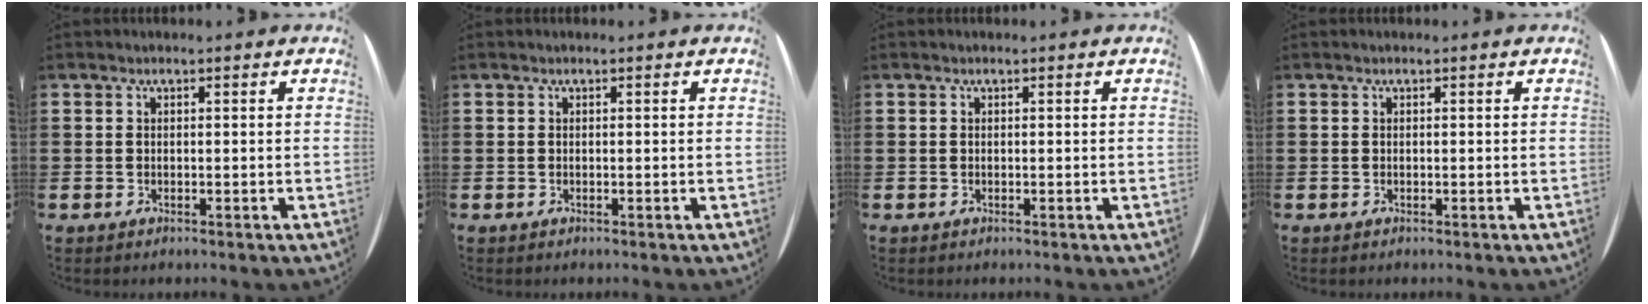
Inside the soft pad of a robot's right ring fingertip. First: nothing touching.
{"total": 0.0}
{"total": 0.0}
{"total": 0.0}